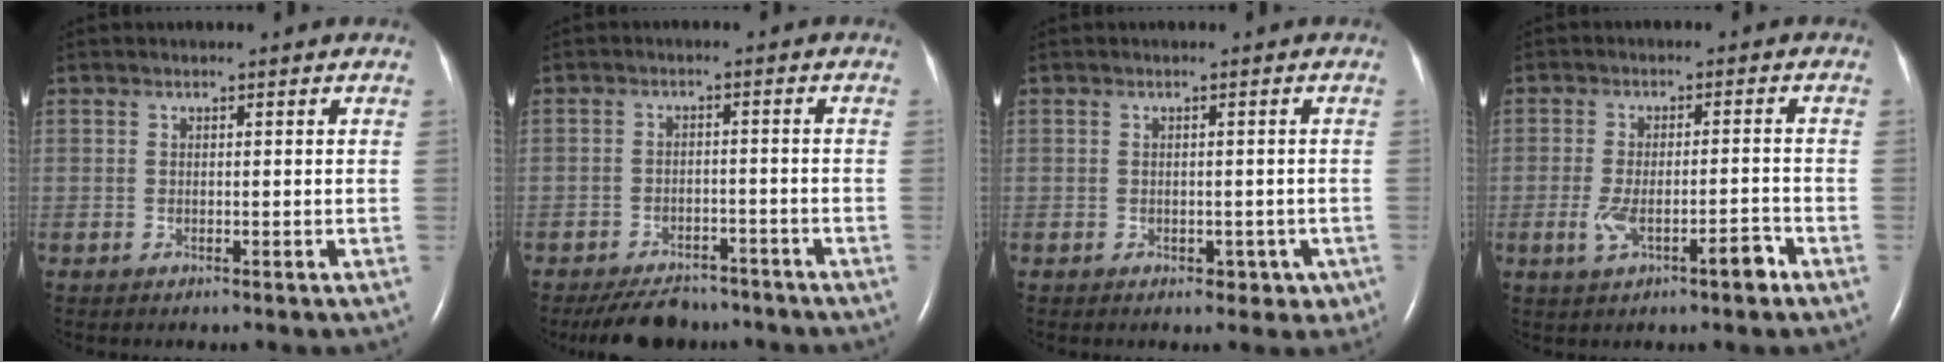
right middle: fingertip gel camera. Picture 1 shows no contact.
{"total": 8.2, "force": [-7.1, 3.2, 2.3], "torque": [-0.034, -0.006, -0.105]}
{"total": 2.9, "force": [-1.2, 2.2, 1.5], "torque": [-0.004, 0.004, -0.005]}
{"total": 5.8, "force": [-2.8, 1.4, 4.9], "torque": [-0.093, 0.003, -0.042]}